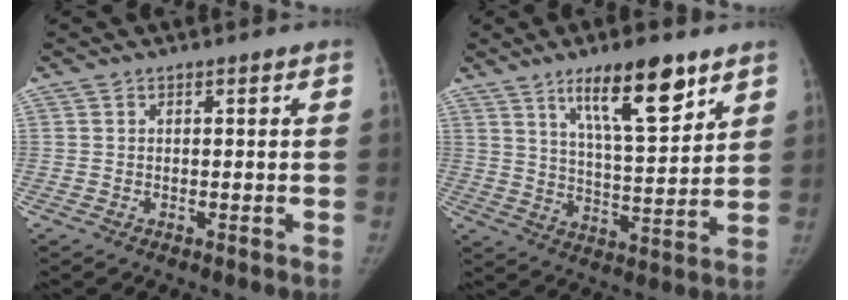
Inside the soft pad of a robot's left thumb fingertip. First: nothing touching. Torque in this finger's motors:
{"motor_torque": [0.63, 0.29, 1.03, -1.15, 0.32]}